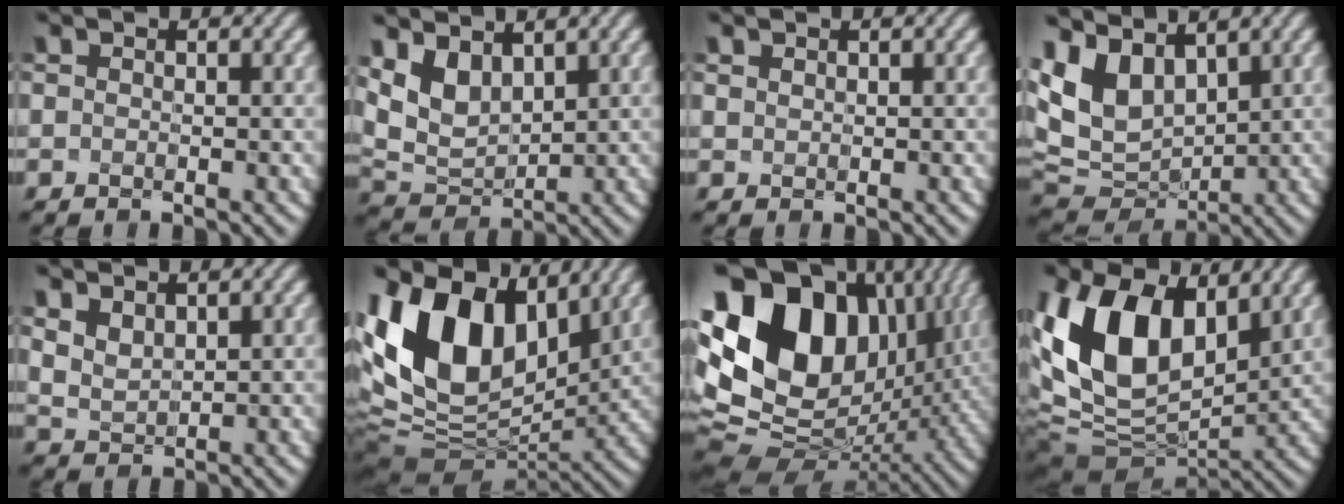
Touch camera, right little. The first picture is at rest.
{"total": 4.1, "force": [2.0, 2.5, 2.6], "torque": [-0.056, -0.006, 0.044]}
{"total": 1.1, "force": [0.7, 0.7, 0.4], "torque": [-0.015, 0.015, 0.007]}
{"total": 8.4, "force": [3.1, 5.6, 5.5], "torque": [-0.134, 0.004, 0.058]}
{"total": 4.2, "force": [2.3, 2.6, 2.3], "torque": [-0.062, 0.022, 0.040]}
{"total": 13.2, "force": [4.3, 8.1, 9.6], "torque": [-0.194, 0.017, 0.073]}
{"total": 18.6, "force": [3.7, 13.4, 12.3], "torque": [-0.256, 0.020, 0.077]}
{"total": 13.7, "force": [4.0, 7.9, 10.5], "torque": [-0.229, 0.008, 0.072]}